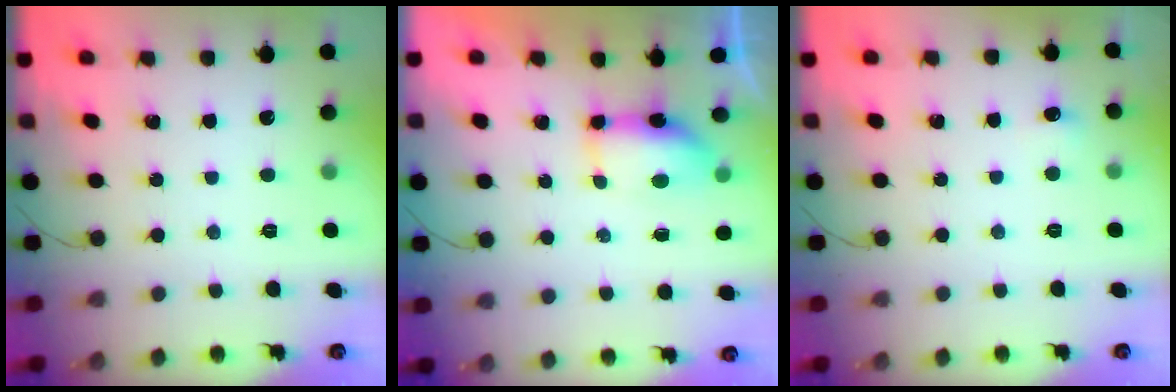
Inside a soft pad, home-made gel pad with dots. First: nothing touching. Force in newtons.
{"total": 7.8, "press": 7.1, "slide": 3.3}
{"total": 11.1, "press": 3.0, "slide": 10.7}